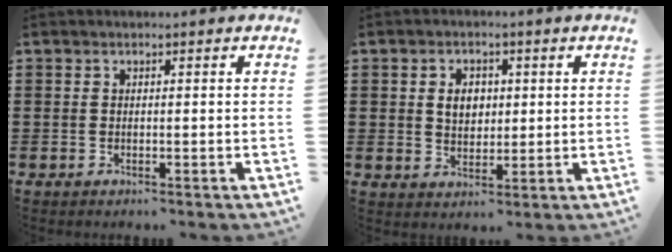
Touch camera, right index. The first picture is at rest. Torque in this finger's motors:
{"motor_torque": [0.10, 0.04, 0.49, 0.08]}